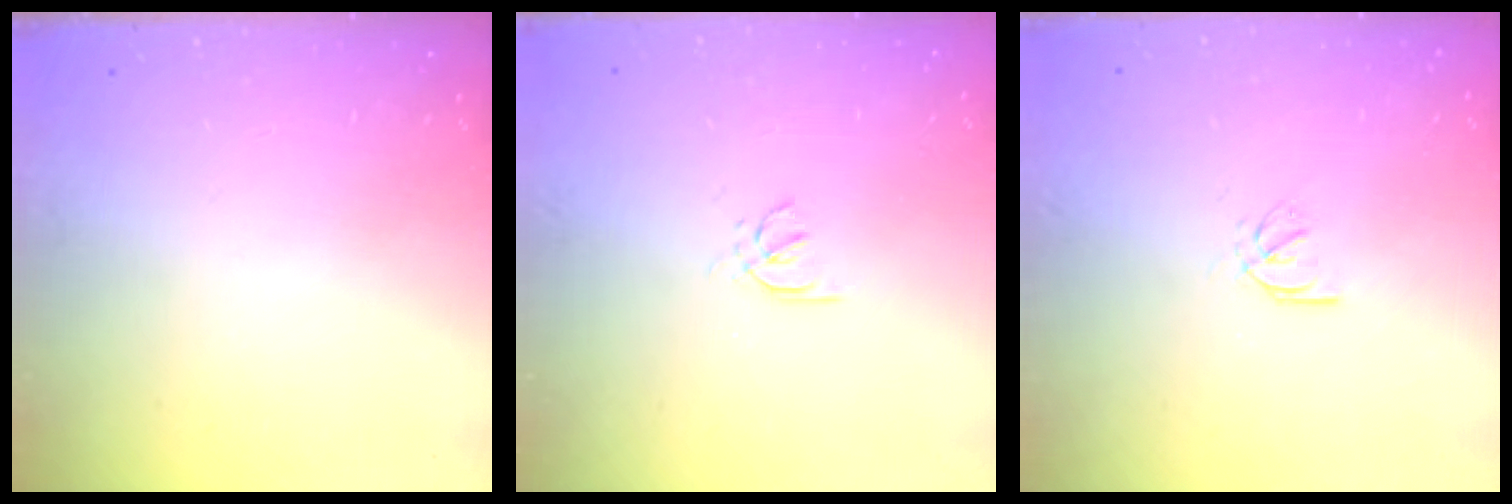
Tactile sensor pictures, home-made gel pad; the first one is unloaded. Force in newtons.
{"total": 1.2, "press": 1.2, "slide": 0.4}
{"total": 2.1, "press": 2.0, "slide": 0.5}